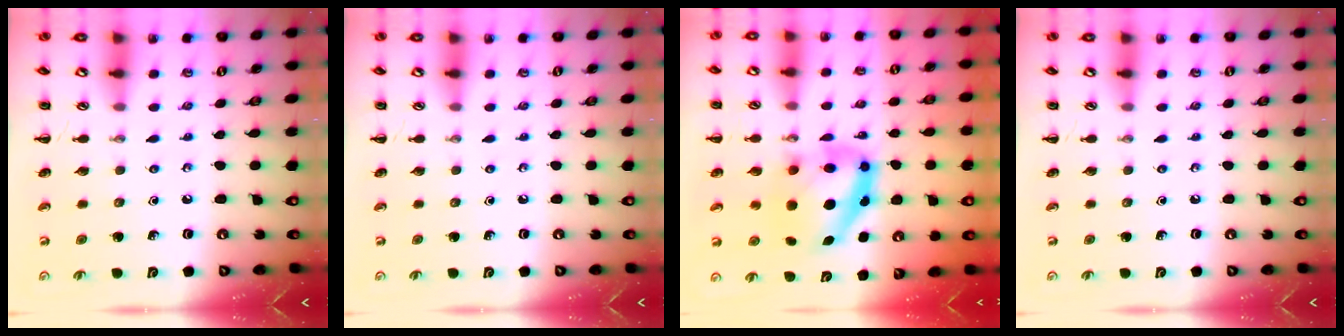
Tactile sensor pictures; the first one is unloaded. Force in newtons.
{"total": 0.0}
{"total": 9.6, "press": 9.4, "slide": 2.1}
{"total": 0.0}